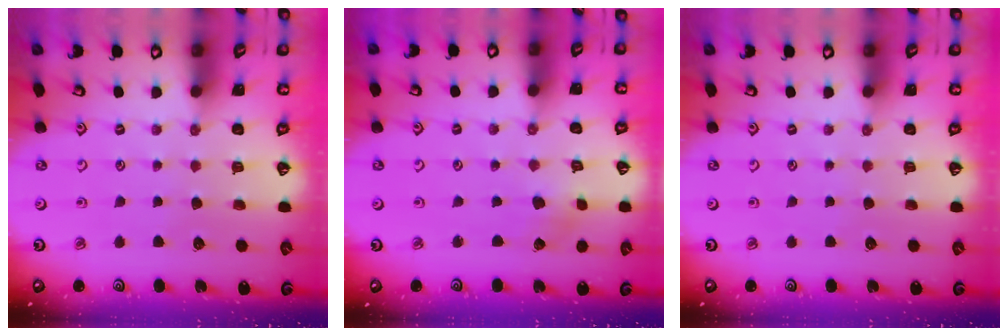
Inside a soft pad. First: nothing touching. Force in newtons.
{"total": 2.3, "press": 2.3, "slide": 0.4}
{"total": 0.0}